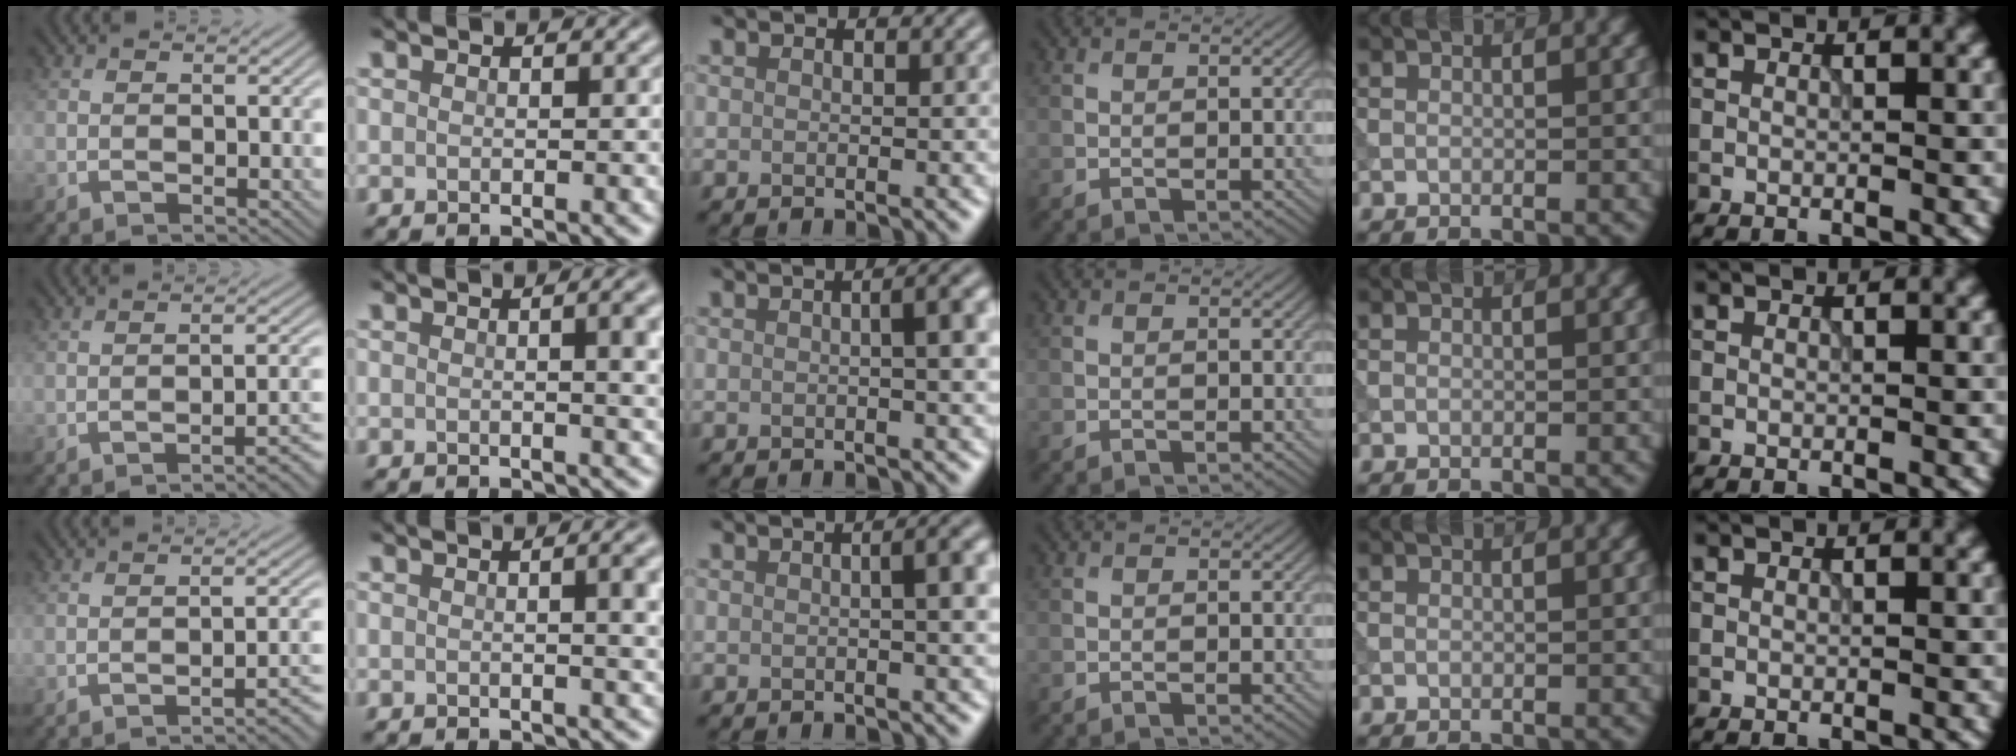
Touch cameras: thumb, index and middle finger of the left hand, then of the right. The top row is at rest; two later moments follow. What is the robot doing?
{"motion": "dispense", "object": "syringe"}